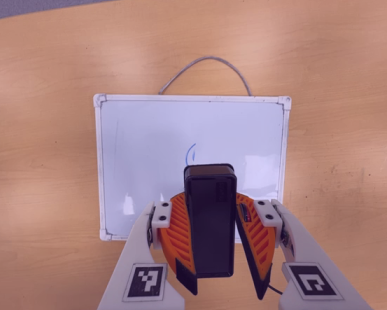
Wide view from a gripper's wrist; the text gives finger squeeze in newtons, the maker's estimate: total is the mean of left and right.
{"total": 9.6, "left": 9.6, "right": 9.6}